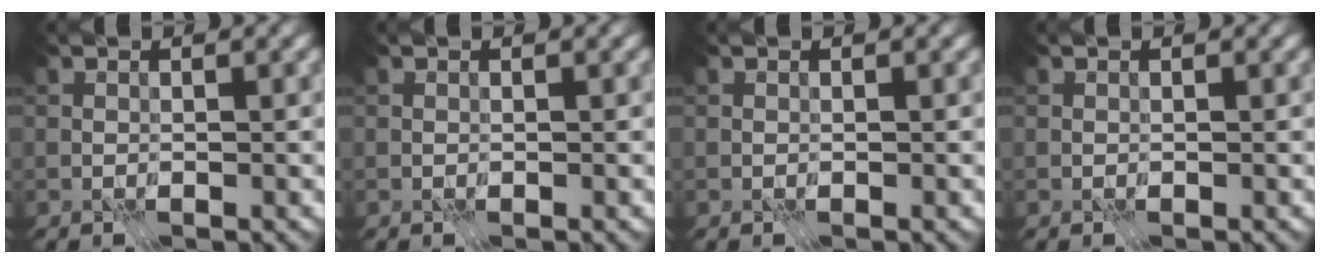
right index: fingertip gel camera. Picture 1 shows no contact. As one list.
[{"total": 0.0}, {"total": 0.0}, {"total": 0.0}]